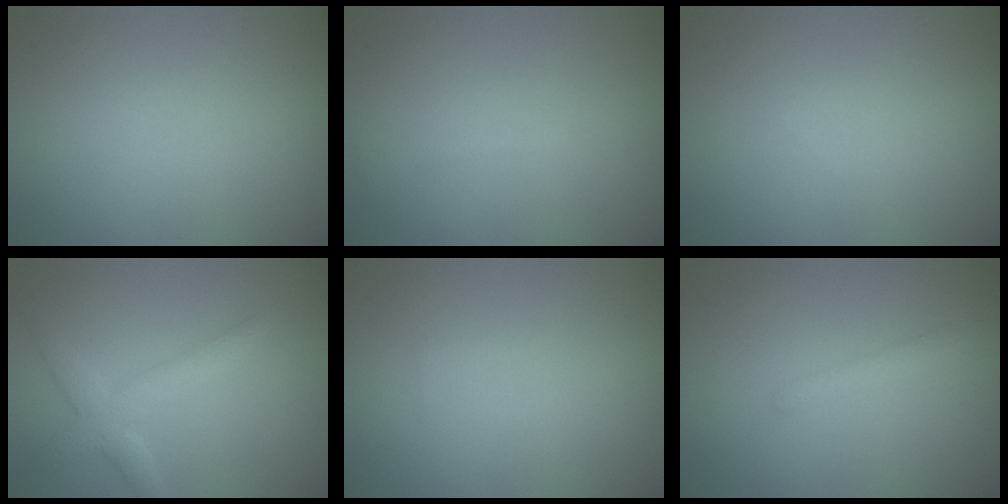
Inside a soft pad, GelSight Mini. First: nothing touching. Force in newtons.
{"total": 0.6, "press": 0.6, "slide": 0.0}
{"total": 0.0}
{"total": 3.1, "press": 3.1, "slide": 0.4}
{"total": 0.0}
{"total": 1.4, "press": 1.4, "slide": 0.0}